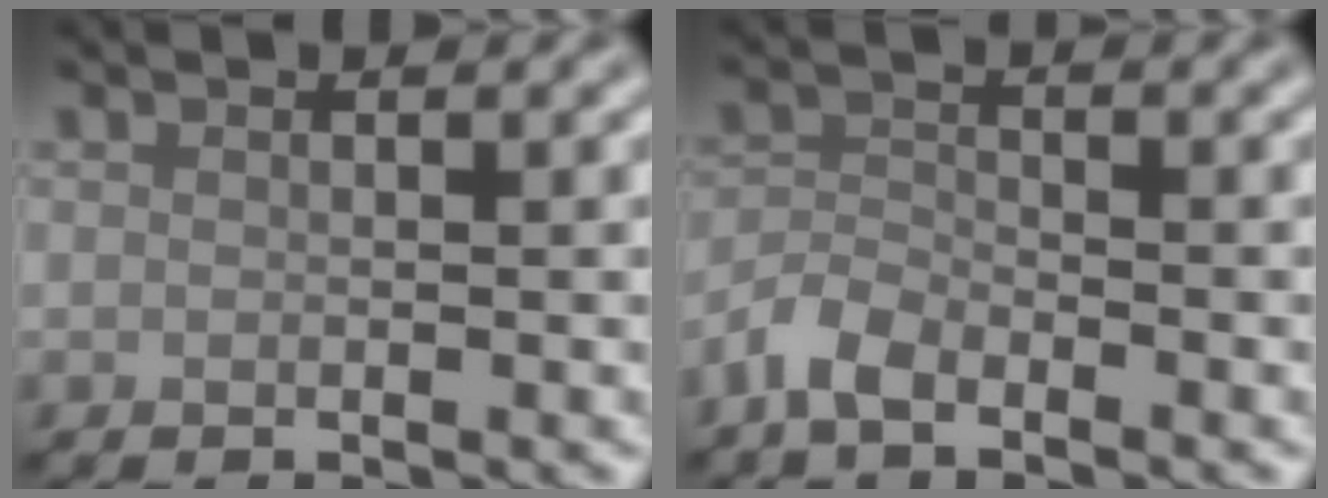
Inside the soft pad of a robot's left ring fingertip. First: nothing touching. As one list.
[{"total": 2.7, "force": [-2.2, 1.0, 1.3], "torque": [-0.026, 0.002, -0.055]}]